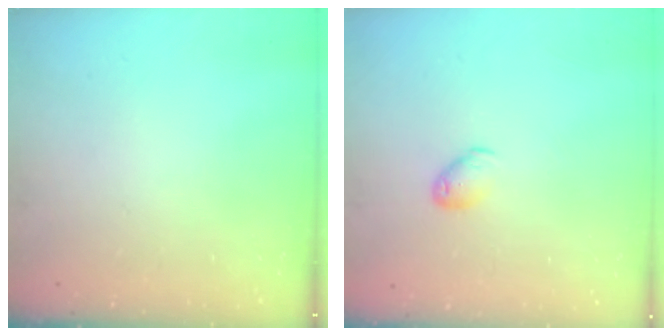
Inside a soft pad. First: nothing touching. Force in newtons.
{"total": 5.6, "press": 5.6, "slide": 0.5}